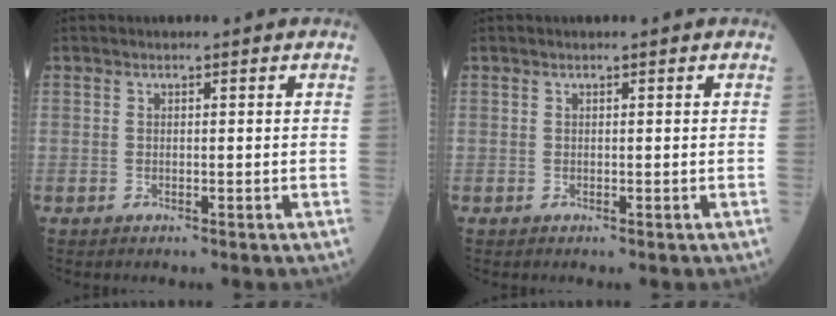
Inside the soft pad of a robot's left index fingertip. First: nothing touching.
{"total": 0.0}